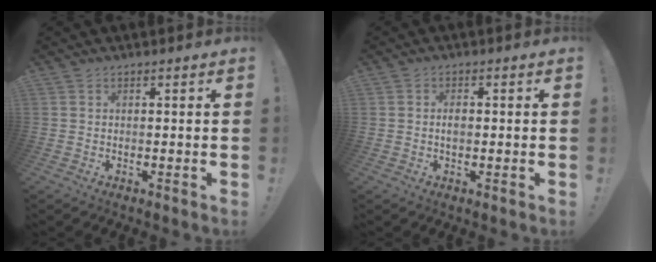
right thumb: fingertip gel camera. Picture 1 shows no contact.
{"total": 1.9, "force": [0.0, 1.2, 1.5], "torque": [-0.022, 0.004, -0.002]}